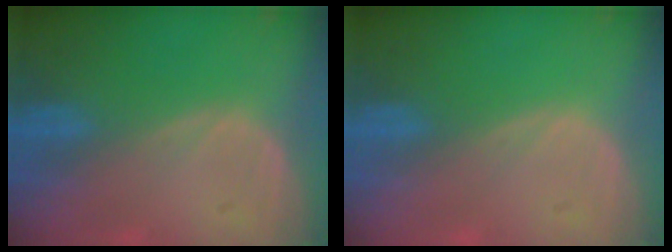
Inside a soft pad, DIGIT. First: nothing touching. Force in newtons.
{"total": 0.0}